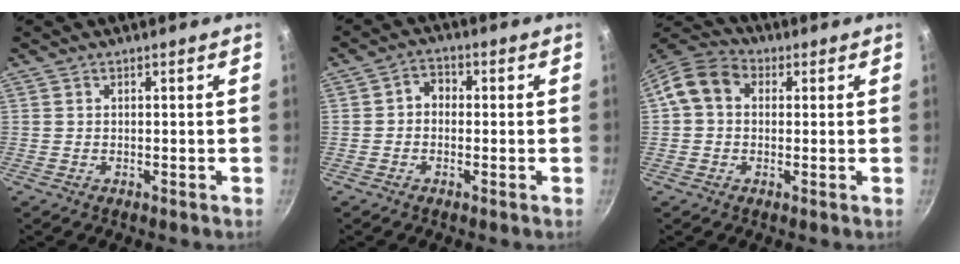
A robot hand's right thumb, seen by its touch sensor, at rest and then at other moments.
{"total": 3.3, "force": [-0.3, 2.8, 1.8], "torque": [-0.014, 0.011, -0.015]}
{"total": 8.4, "force": [1.2, 6.7, 4.9], "torque": [-0.075, 0.023, -0.001]}